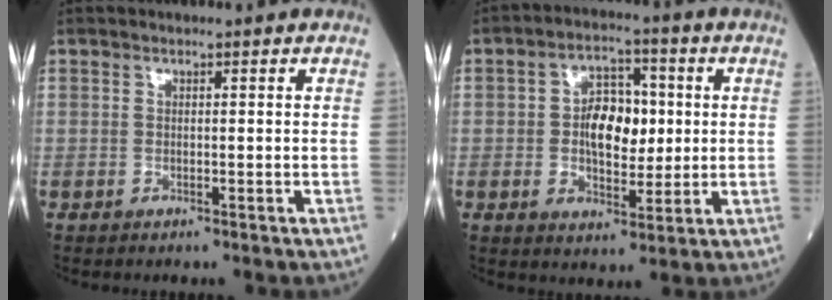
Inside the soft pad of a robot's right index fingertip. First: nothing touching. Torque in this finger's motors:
{"motor_torque": [0.25, -0.11, 0.21, 0.09]}